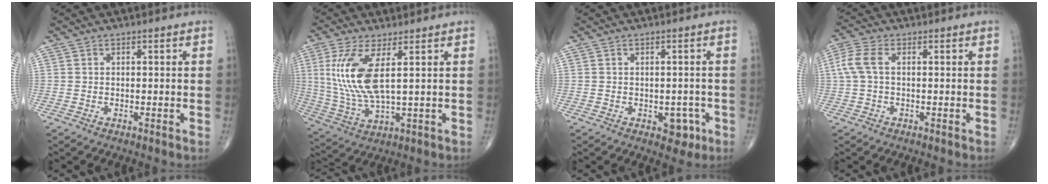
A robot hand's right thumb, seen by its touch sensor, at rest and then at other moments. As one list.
[{"total": 12.0, "force": [3.0, 3.7, 11.1], "torque": [-0.257, -0.018, 0.068]}, {"total": 3.8, "force": [-1.5, 2.6, 2.4], "torque": [-0.003, 0.005, -0.015]}, {"total": 4.9, "force": [0.6, 2.5, 4.2], "torque": [-0.118, 0.016, 0.007]}]